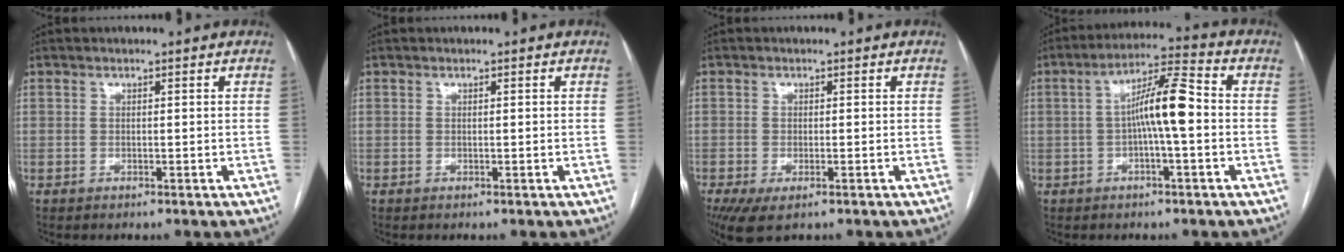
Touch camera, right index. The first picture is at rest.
{"total": 0.0}
{"total": 5.4, "force": [-3.3, 2.0, 3.8], "torque": [-0.063, -0.014, -0.055]}
{"total": 8.7, "force": [-0.5, 0.9, 8.7], "torque": [-0.153, 0.024, -0.015]}